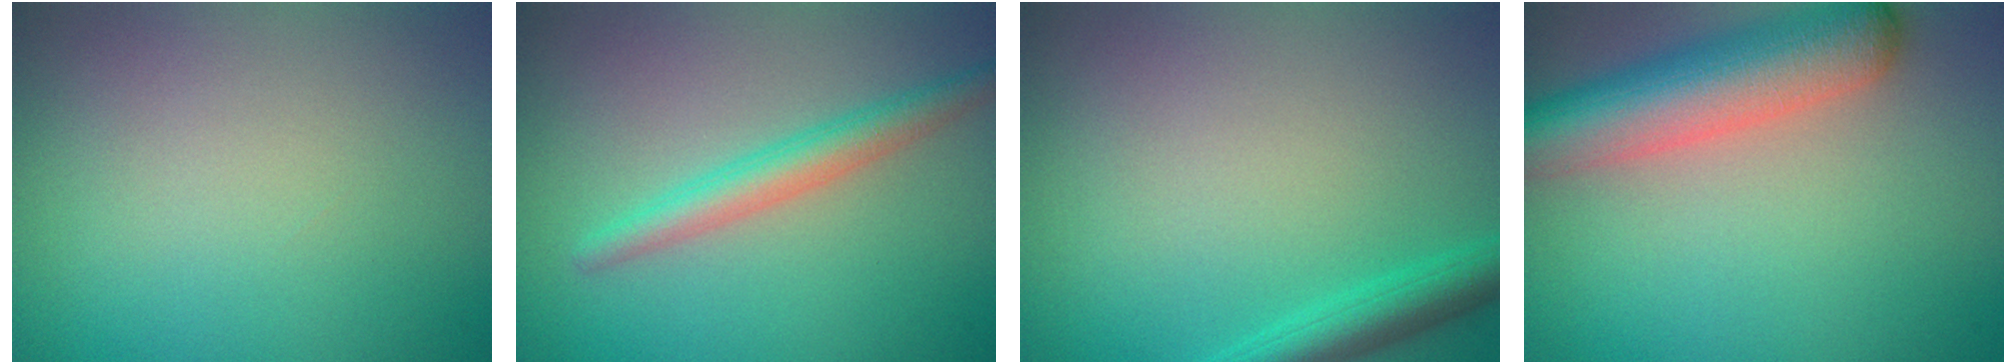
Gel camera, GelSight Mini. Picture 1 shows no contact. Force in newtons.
{"total": 2.8, "press": 2.8, "slide": 0.0}
{"total": 3.1, "press": 3.1, "slide": 0.2}
{"total": 7.0, "press": 7.0, "slide": 0.4}